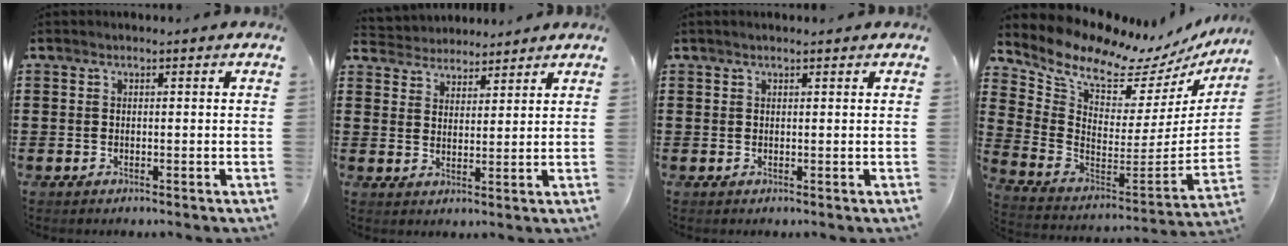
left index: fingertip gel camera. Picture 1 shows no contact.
{"total": 3.5, "force": [3.4, 1.0, -0.6], "torque": [-0.007, -0.013, 0.061]}
{"total": 0.7, "force": [0.5, 0.1, 0.5], "torque": [-0.010, 0.001, 0.009]}
{"total": 8.7, "force": [7.9, 2.8, 2.5], "torque": [-0.093, -0.071, 0.132]}